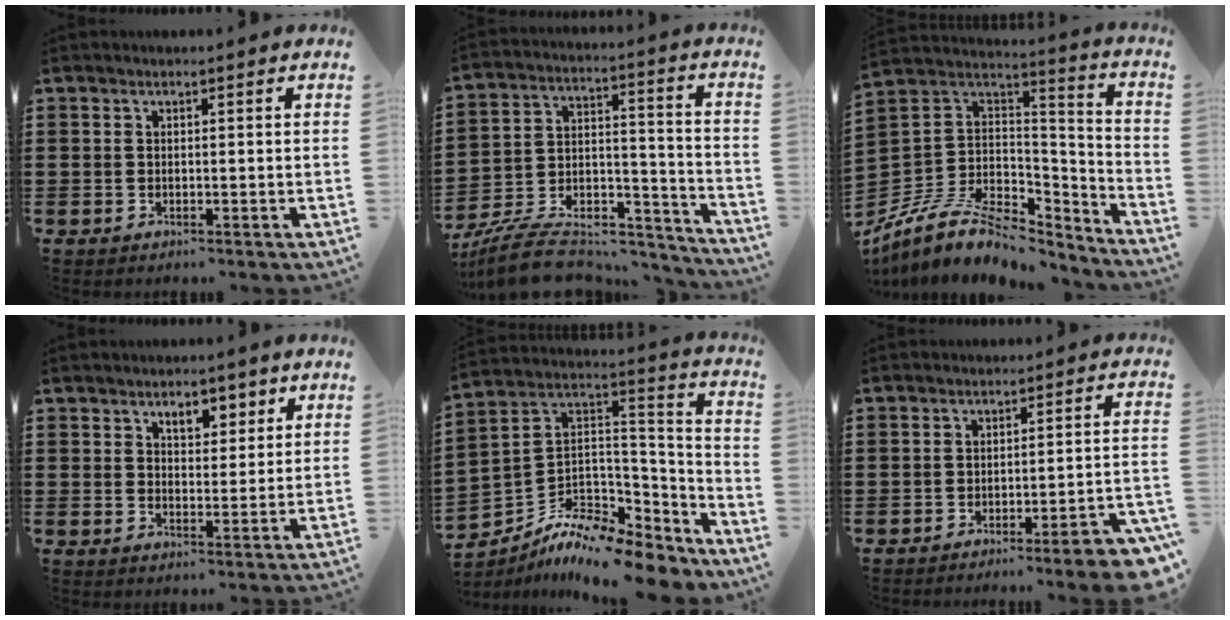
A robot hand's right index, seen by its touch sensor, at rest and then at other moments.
{"total": 10.6, "force": [-9.1, 3.2, 4.2], "torque": [-0.073, 0.027, -0.174]}
{"total": 10.0, "force": [-6.5, 5.2, 5.6], "torque": [-0.126, 0.007, -0.124]}
{"total": 4.4, "force": [2.8, 2.5, 2.3], "torque": [-0.034, 0.002, 0.043]}
{"total": 9.3, "force": [-7.7, 3.4, 3.9], "torque": [-0.085, 0.004, -0.151]}
{"total": 5.4, "force": [-4.2, 0.0, 3.4], "torque": [-0.055, -0.011, -0.079]}